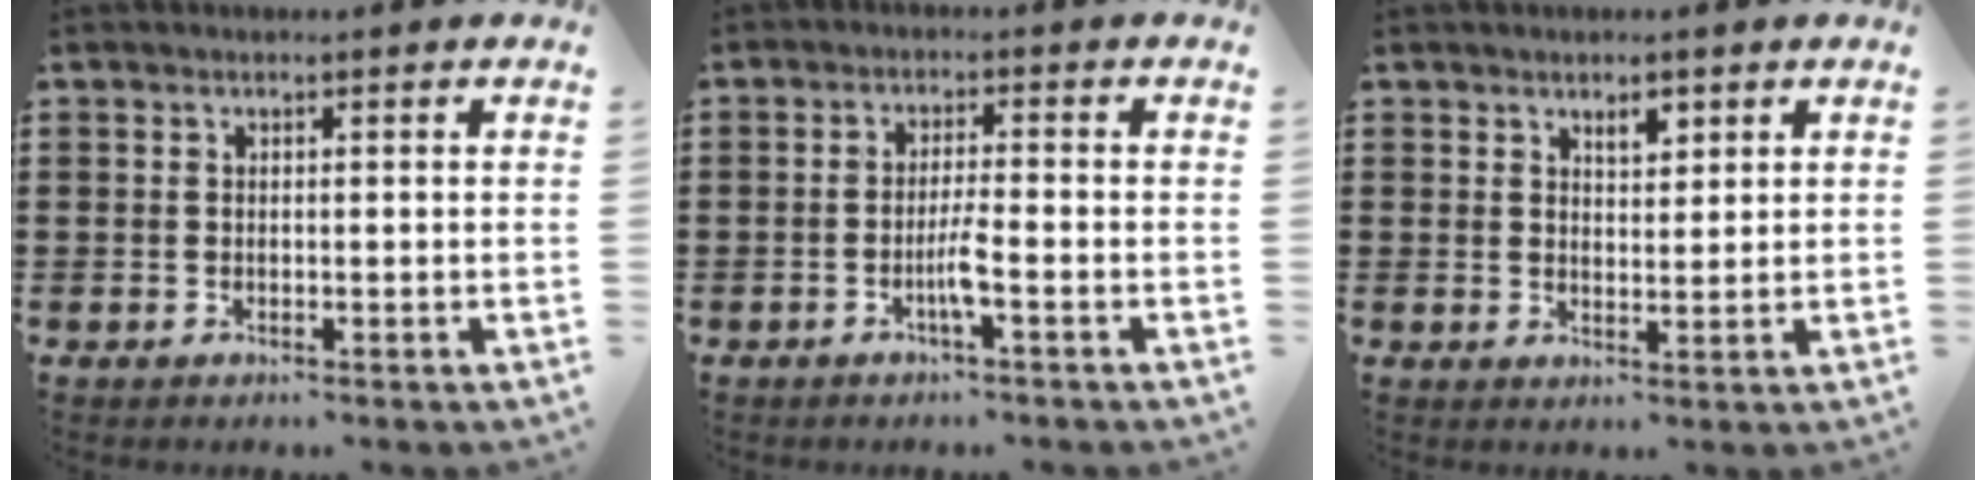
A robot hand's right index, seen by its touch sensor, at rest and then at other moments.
{"total": 3.3, "force": [-1.4, -0.1, 3.0], "torque": [-0.060, -0.005, -0.030]}
{"total": 2.6, "force": [1.8, 1.2, 1.4], "torque": [-0.023, 0.002, 0.031]}